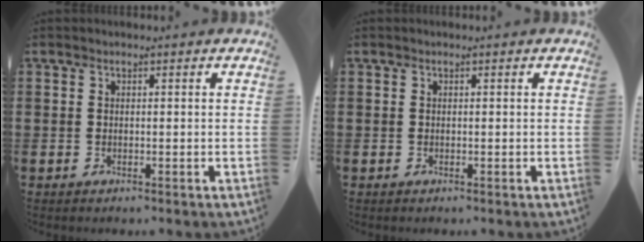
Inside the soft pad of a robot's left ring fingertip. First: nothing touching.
{"total": 0.0}